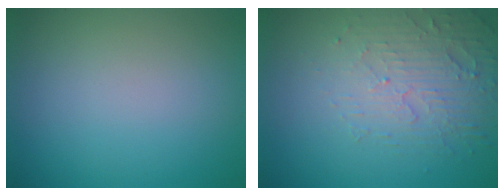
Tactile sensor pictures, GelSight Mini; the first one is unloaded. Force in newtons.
{"total": 5.0, "press": 3.3, "slide": 3.7}